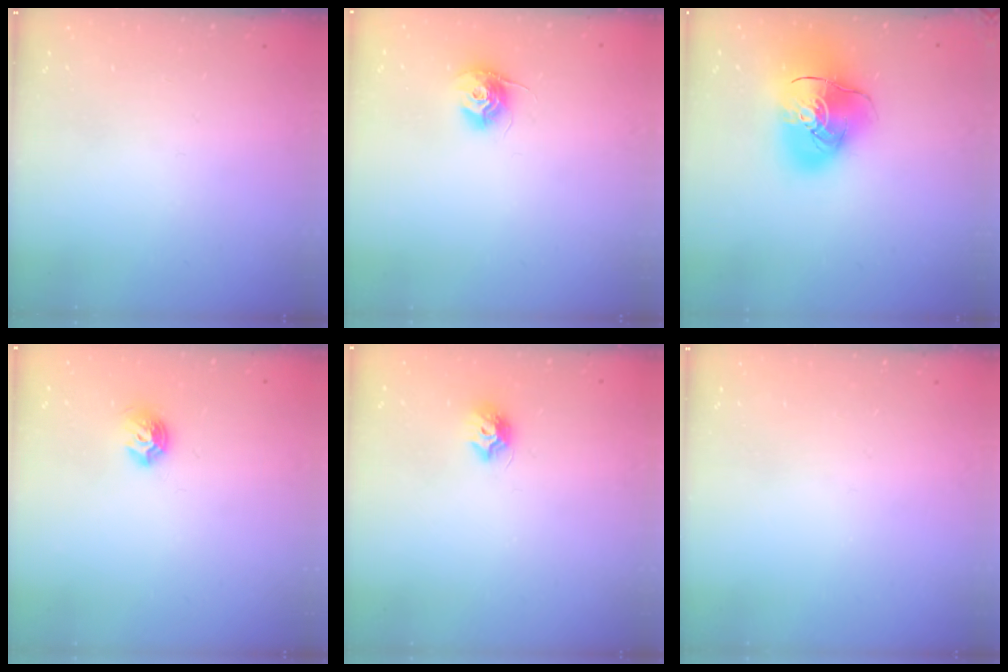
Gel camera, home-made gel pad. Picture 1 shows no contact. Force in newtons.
{"total": 10.6, "press": 10.6, "slide": 0.7}
{"total": 18.1, "press": 17.9, "slide": 2.7}
{"total": 7.0, "press": 6.9, "slide": 0.7}
{"total": 7.4, "press": 7.4, "slide": 0.2}
{"total": 0.0}